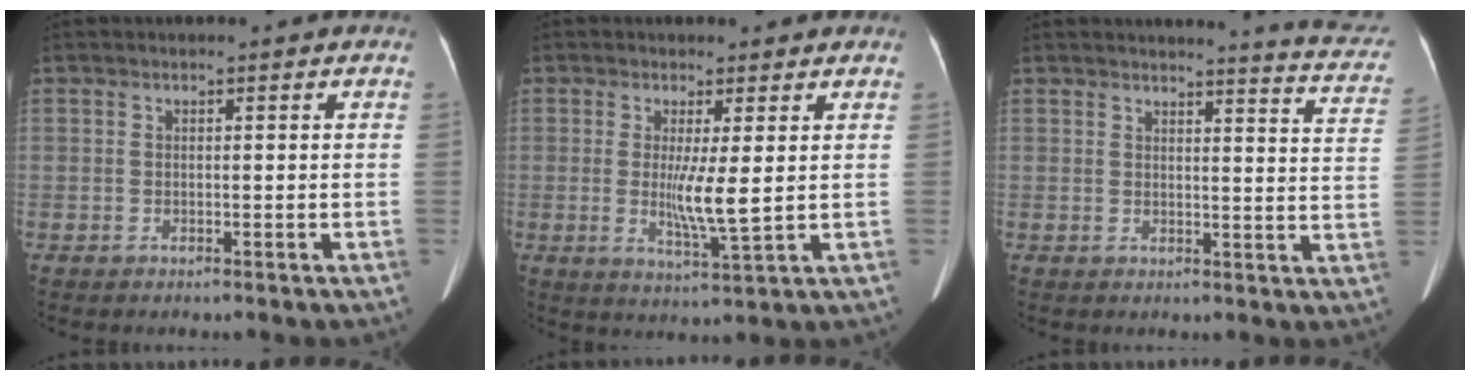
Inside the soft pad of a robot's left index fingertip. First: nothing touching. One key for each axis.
{"total": 5.1, "fx": 0.1, "fy": 0.0, "fz": 5.1, "tx": -0.100, "ty": -0.016, "tz": 0.010}
{"total": 10.3, "fx": 10.0, "fy": 0.1, "fz": 2.6, "tx": -0.018, "ty": -0.062, "tz": 0.086}